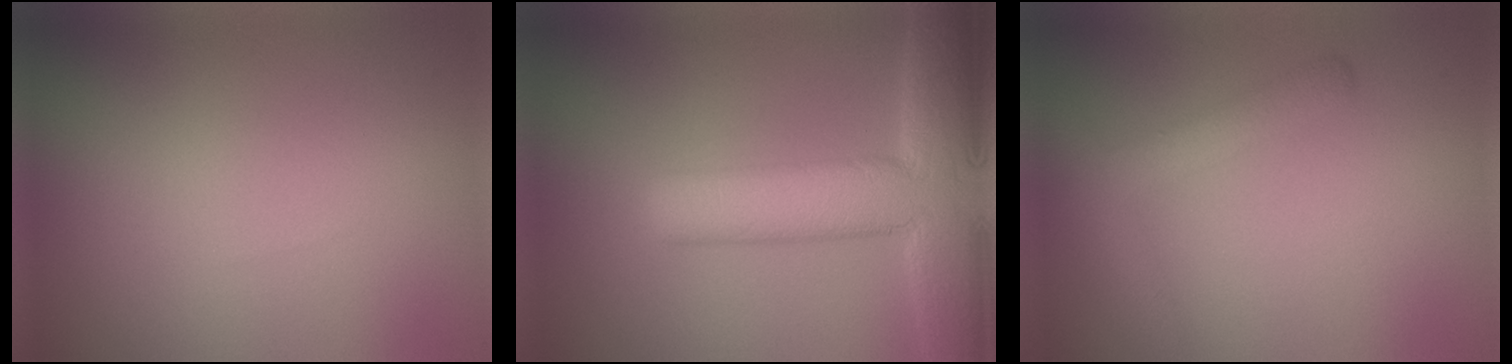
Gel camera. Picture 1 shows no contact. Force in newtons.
{"total": 10.9, "press": 10.9, "slide": 0.7}
{"total": 2.7, "press": 2.7, "slide": 0.1}